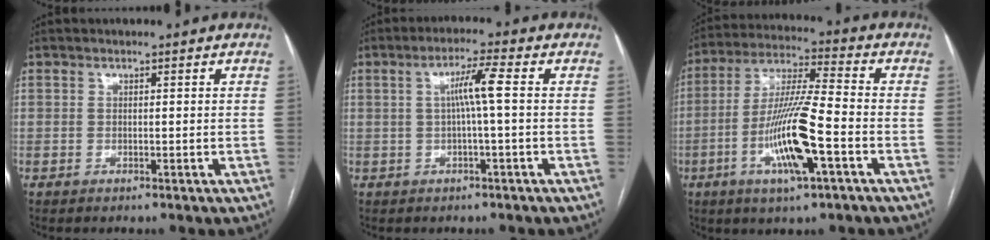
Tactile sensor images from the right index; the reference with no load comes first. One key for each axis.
{"total": 4.7, "fx": 0.4, "fy": -0.5, "fz": 4.7, "tx": -0.083, "ty": 0.011, "tz": 0.009}
{"total": 13.6, "fx": -4.5, "fy": 1.0, "fz": 12.8, "tx": -0.250, "ty": -0.005, "tz": -0.082}